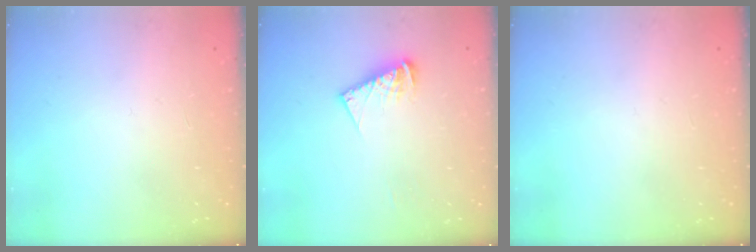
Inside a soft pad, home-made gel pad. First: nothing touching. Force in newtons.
{"total": 9.9, "press": 9.8, "slide": 1.0}
{"total": 0.0}